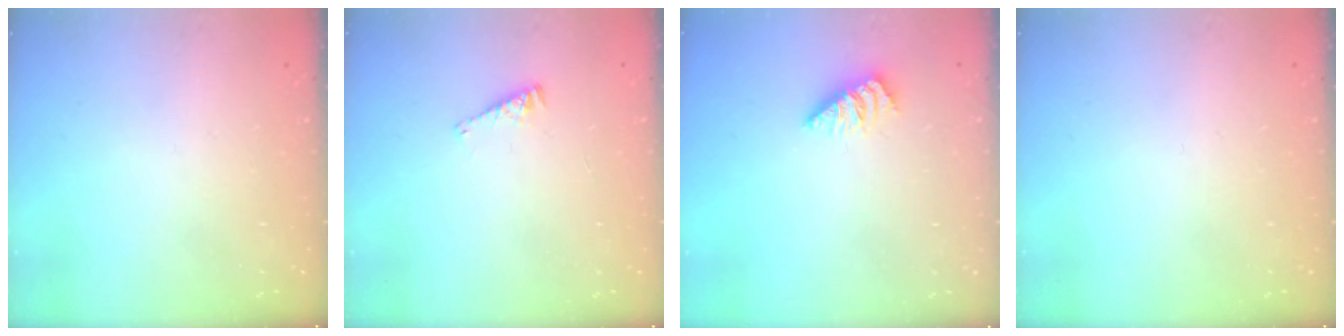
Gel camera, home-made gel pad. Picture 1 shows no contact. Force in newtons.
{"total": 2.6, "press": 2.6, "slide": 0.3}
{"total": 0.7, "press": 0.7, "slide": 0.1}
{"total": 0.0}